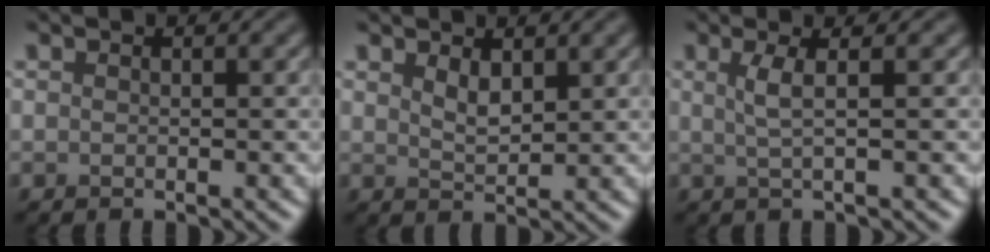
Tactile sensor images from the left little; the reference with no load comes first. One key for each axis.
{"total": 1.8, "fx": 1.2, "fy": 0.7, "fz": 1.1, "tx": -0.024, "ty": -0.003, "tz": 0.026}
{"total": 2.4, "fx": 0.5, "fy": 0.6, "fz": 2.2, "tx": -0.040, "ty": 0.000, "tz": 0.006}